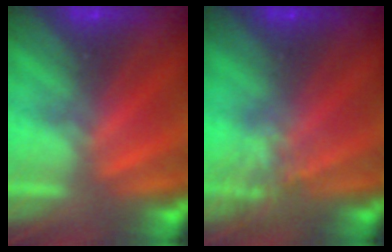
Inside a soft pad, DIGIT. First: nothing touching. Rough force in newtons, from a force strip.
{"total": 3.9}